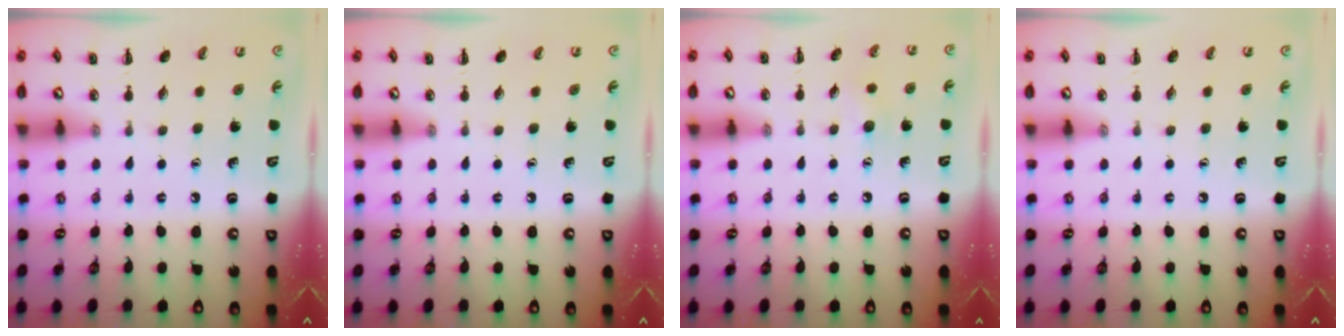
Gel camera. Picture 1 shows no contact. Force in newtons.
{"total": 0.0}
{"total": 5.9, "press": 5.7, "slide": 1.5}
{"total": 0.0}